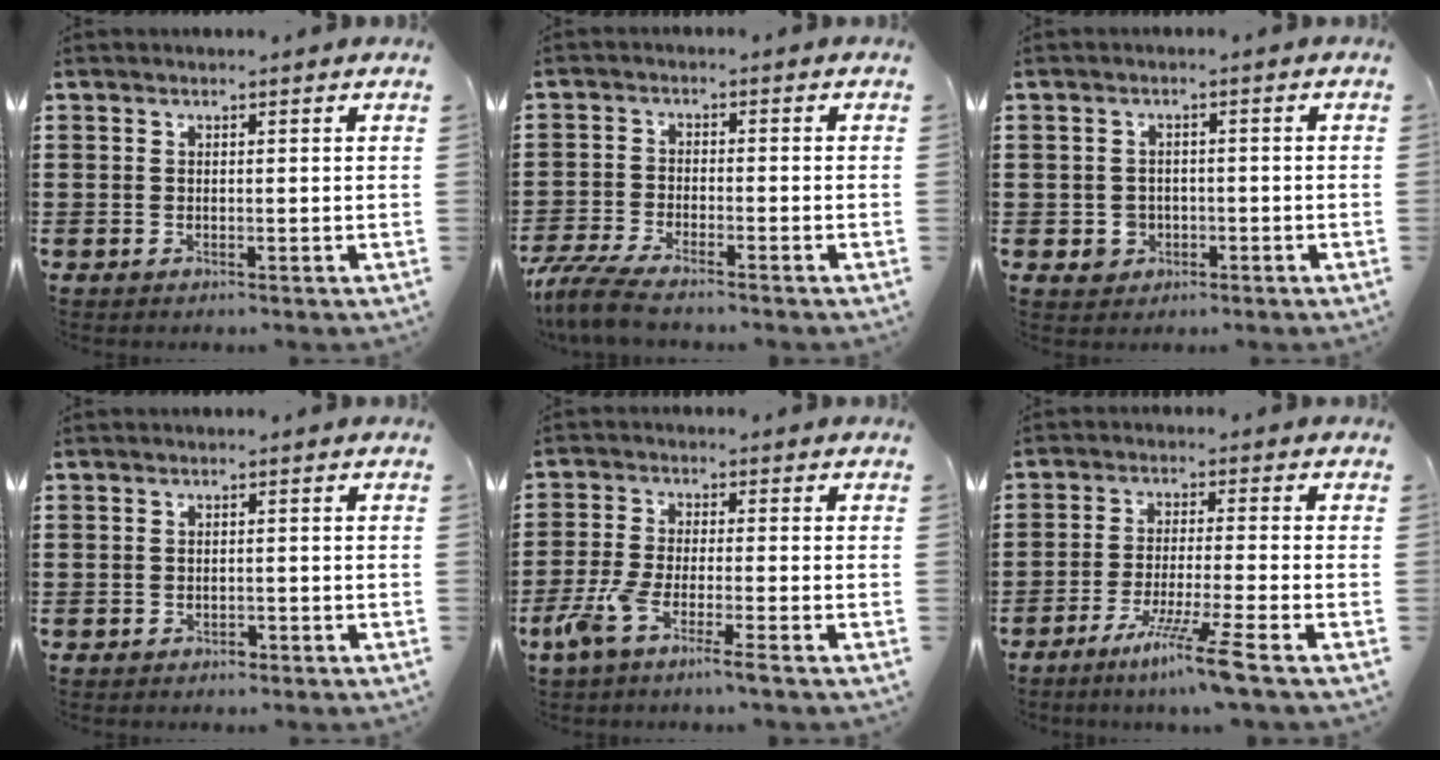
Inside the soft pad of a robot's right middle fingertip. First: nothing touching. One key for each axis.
{"total": 4.7, "fx": -4.2, "fy": 0.3, "fz": 2.0, "tx": -0.068, "ty": -0.018, "tz": -0.092}
{"total": 2.4, "fx": -0.8, "fy": 2.2, "fz": 0.8, "tx": -0.021, "ty": 0.003, "tz": -0.020}
{"total": 0.6, "fx": -0.5, "fy": 0.3, "fz": 0.2, "tx": -0.006, "ty": 0.000, "tz": -0.011}
{"total": 5.6, "fx": -3.6, "fy": 0.2, "fz": 4.2, "tx": -0.112, "ty": -0.020, "tz": -0.074}
{"total": 7.8, "fx": -5.4, "fy": -0.9, "fz": 5.5, "tx": -0.107, "ty": -0.018, "tz": -0.103}